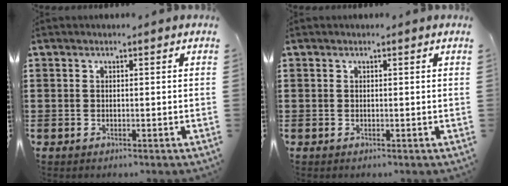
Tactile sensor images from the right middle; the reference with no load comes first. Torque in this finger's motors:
{"motor_torque": [-0.17, 0.05, -0.01, -0.01]}